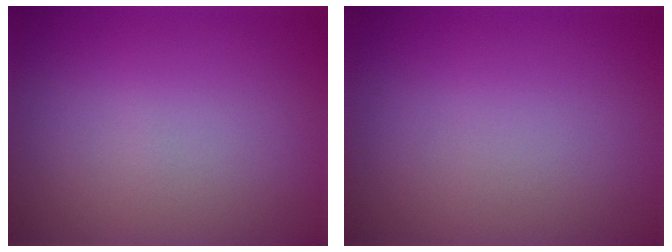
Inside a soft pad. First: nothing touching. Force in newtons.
{"total": 0.0}